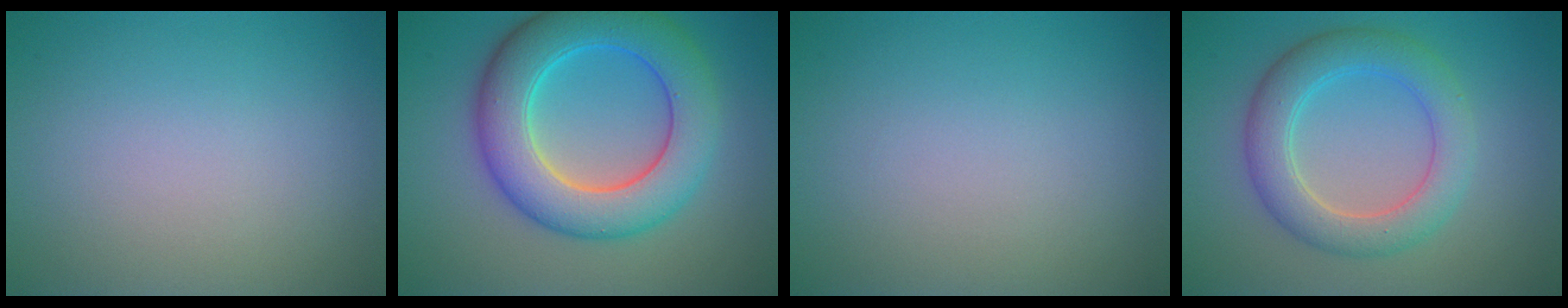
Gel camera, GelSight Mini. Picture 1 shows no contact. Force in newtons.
{"total": 8.9, "press": 8.9, "slide": 0.3}
{"total": 0.0}
{"total": 5.1, "press": 5.1, "slide": 0.1}